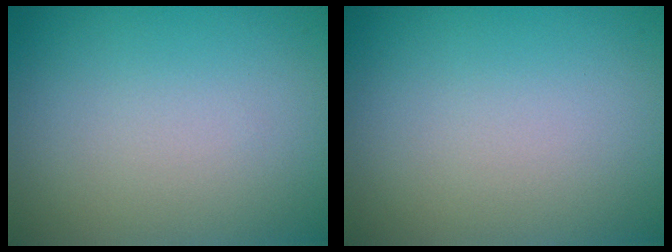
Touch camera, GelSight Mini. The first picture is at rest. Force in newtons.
{"total": 0.0}